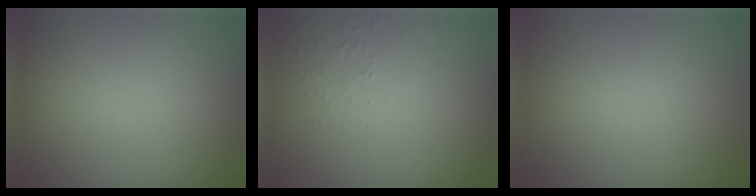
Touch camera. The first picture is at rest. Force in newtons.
{"total": 1.3, "press": 1.3, "slide": 0.4}
{"total": 0.0}